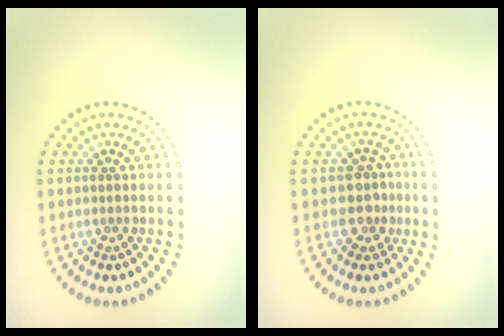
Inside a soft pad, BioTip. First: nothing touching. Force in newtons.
{"total": 2.3, "press": 1.8, "slide": 1.4}